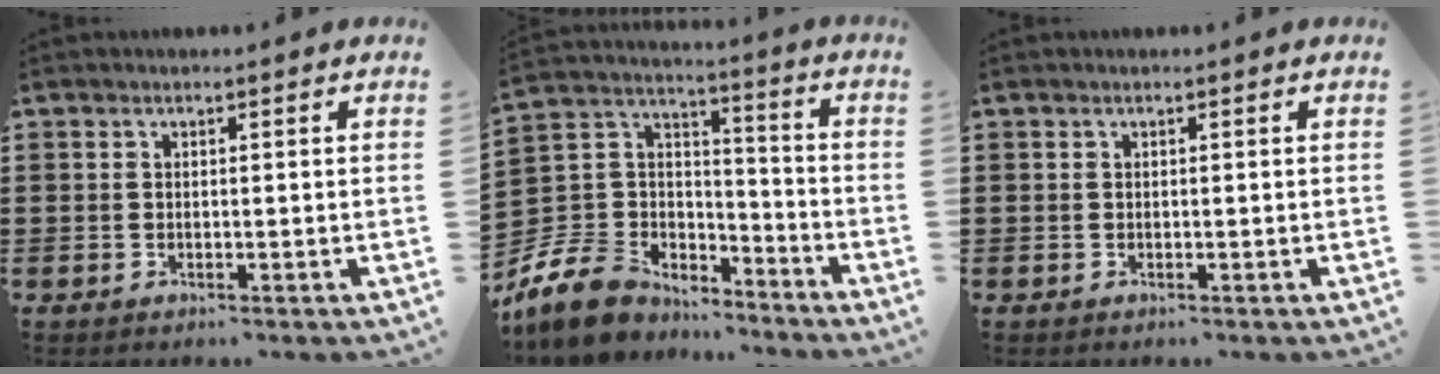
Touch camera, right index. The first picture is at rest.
{"total": 9.8, "force": [-7.5, 6.1, 1.9], "torque": [-0.092, 0.010, -0.151]}
{"total": 0.0}